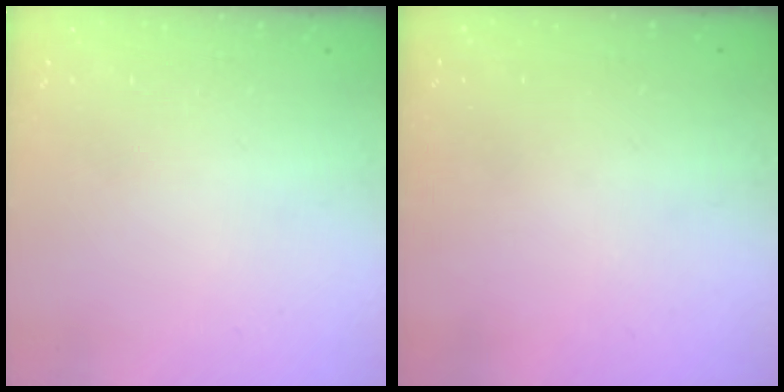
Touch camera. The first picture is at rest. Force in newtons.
{"total": 3.0, "press": 3.0, "slide": 0.1}